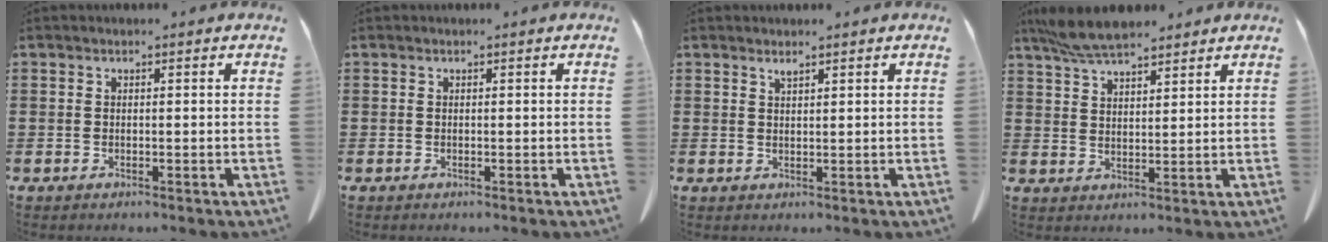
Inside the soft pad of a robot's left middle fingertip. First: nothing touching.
{"total": 0.0}
{"total": 1.3, "force": [1.2, 0.0, 0.5], "torque": [-0.013, -0.004, 0.024]}
{"total": 6.4, "force": [5.6, 1.4, 2.8], "torque": [-0.072, -0.011, 0.105]}